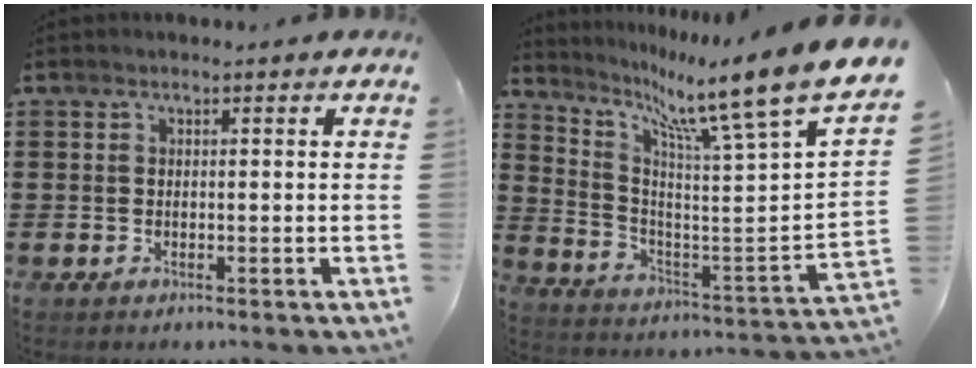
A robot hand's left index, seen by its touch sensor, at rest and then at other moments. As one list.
[{"total": 11.2, "force": [8.2, -0.4, 7.6], "torque": [-0.146, -0.082, 0.116]}]